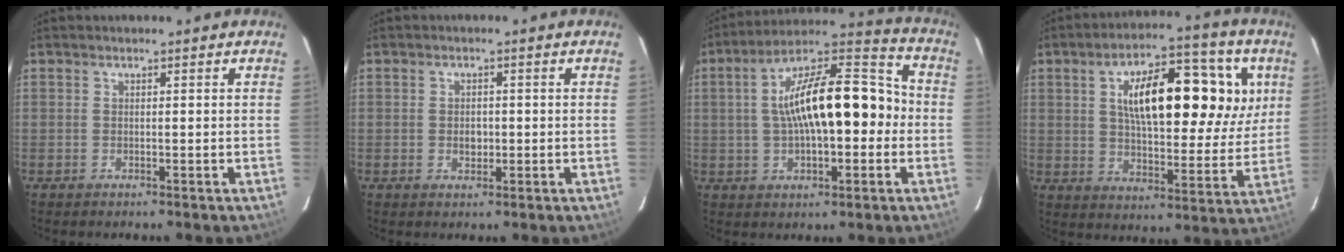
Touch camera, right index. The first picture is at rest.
{"total": 2.4, "force": [-0.4, 1.9, 1.6], "torque": [-0.026, 0.003, -0.005]}
{"total": 18.4, "force": [-0.5, 7.3, 16.8], "torque": [-0.281, 0.032, -0.011]}
{"total": 21.1, "force": [7.2, 8.9, 17.7], "torque": [-0.286, 0.027, 0.111]}